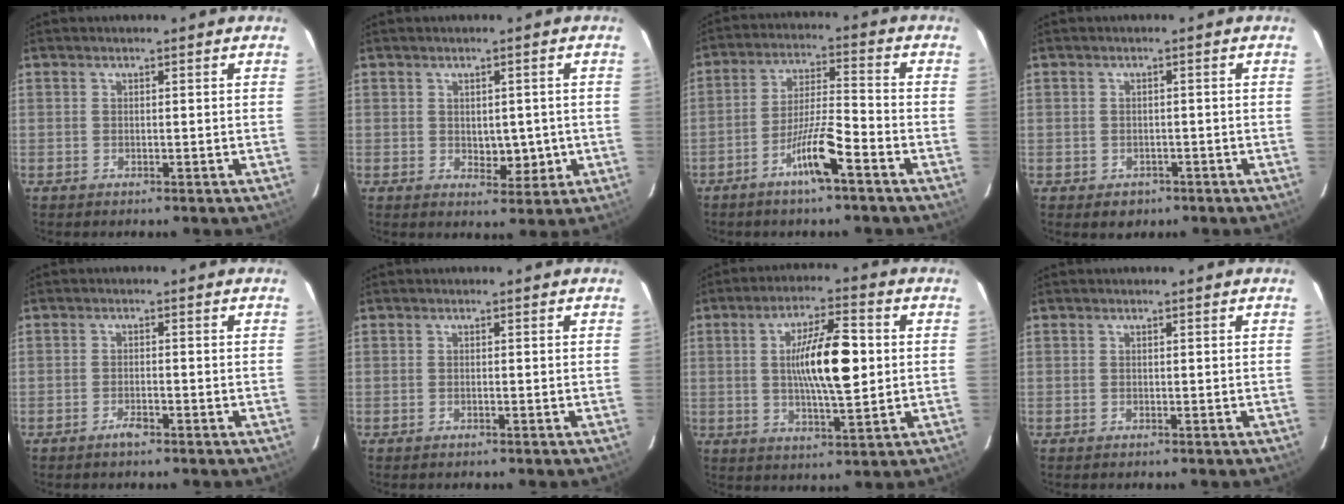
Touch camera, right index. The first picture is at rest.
{"total": 4.2, "force": [-0.3, 2.5, 3.3], "torque": [-0.038, -0.001, 0.006]}
{"total": 8.7, "force": [-4.9, 0.4, 7.2], "torque": [-0.136, 0.000, -0.091]}
{"total": 2.5, "force": [-1.3, 2.0, 0.6], "torque": [-0.005, 0.005, -0.011]}
{"total": 1.7, "force": [-1.2, 0.2, 1.1], "torque": [-0.021, 0.000, -0.020]}
{"total": 0.0}
{"total": 11.8, "force": [1.0, 2.2, 11.6], "torque": [-0.200, 0.008, 0.016]}
{"total": 0.0}